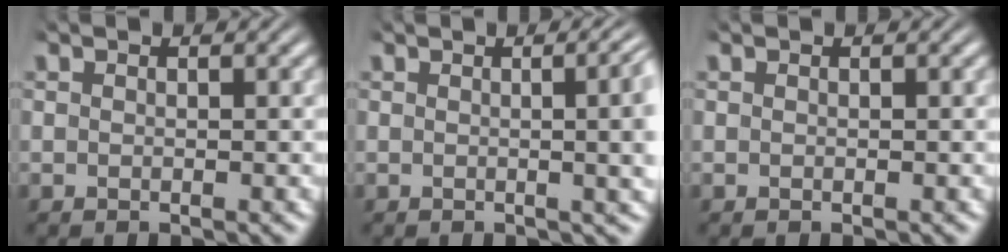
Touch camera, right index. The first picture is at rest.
{"total": 5.0, "force": [0.8, 1.7, 4.7], "torque": [-0.031, 0.025, -0.002]}
{"total": 0.0}